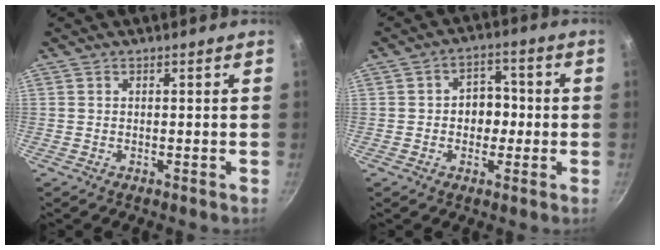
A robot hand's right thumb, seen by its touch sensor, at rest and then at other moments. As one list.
[{"total": 6.5, "force": [-0.5, 5.2, 3.9], "torque": [-0.008, 0.014, -0.011]}]